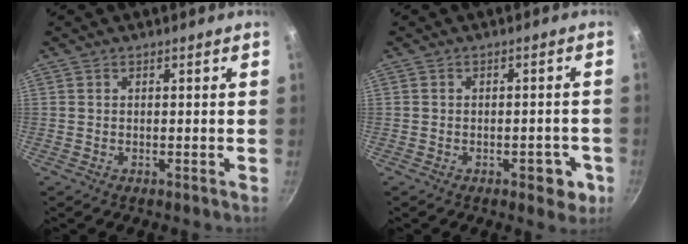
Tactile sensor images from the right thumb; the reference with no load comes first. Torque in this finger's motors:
{"motor_torque": [0.70, 0.94, -0.15, 0.06, 0.15]}